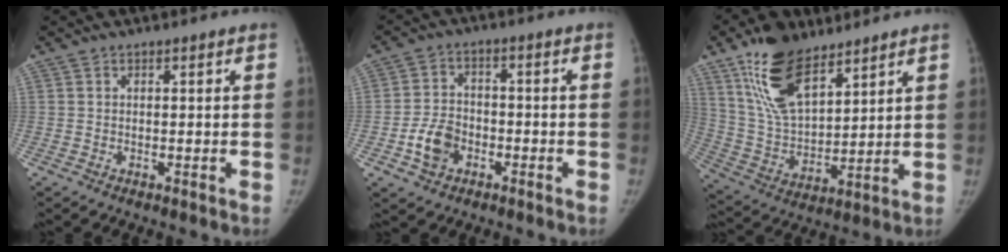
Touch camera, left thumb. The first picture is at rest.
{"total": 7.0, "force": [-2.7, 5.2, 3.7], "torque": [-0.058, 0.020, -0.051]}
{"total": 16.6, "force": [10.6, 7.7, 10.1], "torque": [-0.155, -0.045, 0.209]}